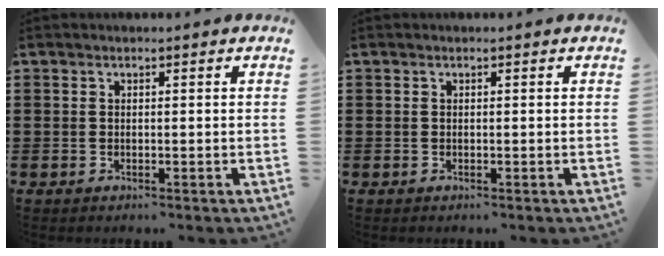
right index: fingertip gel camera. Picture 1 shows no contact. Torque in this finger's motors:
{"motor_torque": [-0.08, 0.08, 0.00, 0.00]}